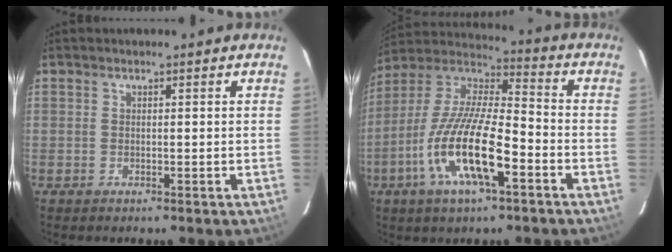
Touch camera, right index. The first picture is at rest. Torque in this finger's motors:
{"motor_torque": [1.36, -0.78, 0.77, 0.21]}